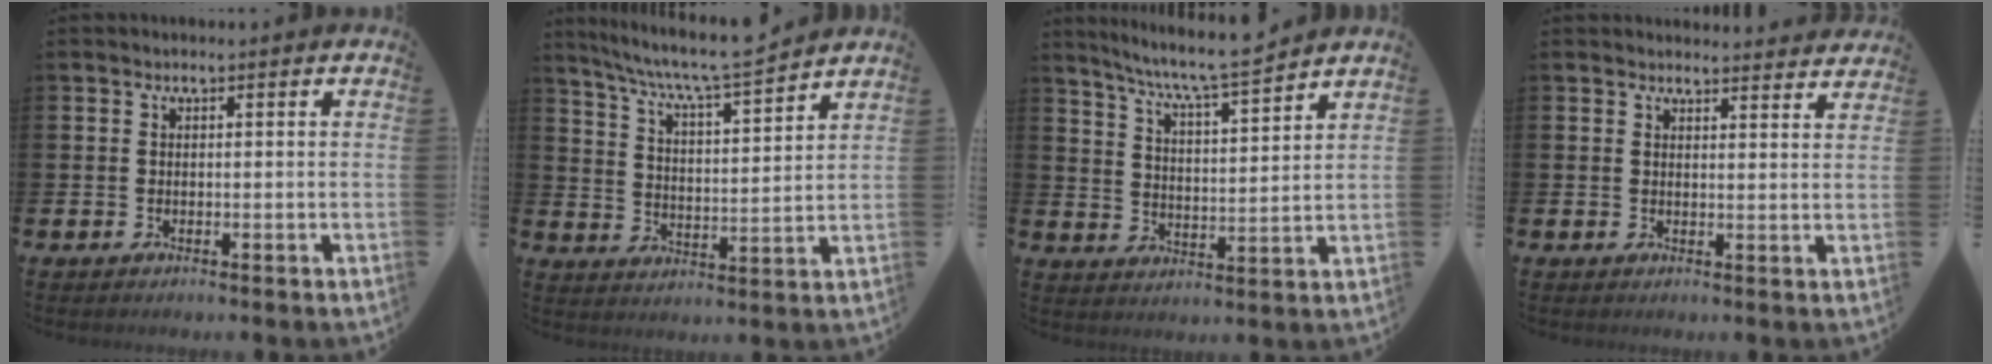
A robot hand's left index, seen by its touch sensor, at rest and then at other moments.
{"total": 8.0, "force": [7.6, 0.3, 2.6], "torque": [-0.082, -0.055, 0.131]}
{"total": 7.3, "force": [6.9, -0.2, 2.4], "torque": [-0.065, -0.051, 0.117]}
{"total": 2.8, "force": [2.8, 0.2, -0.2], "torque": [0.009, -0.021, 0.049]}